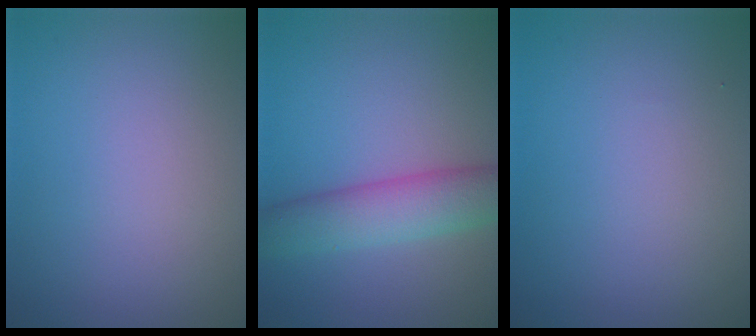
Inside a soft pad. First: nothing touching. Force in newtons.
{"total": 5.2, "press": 5.2, "slide": 0.1}
{"total": 0.0}